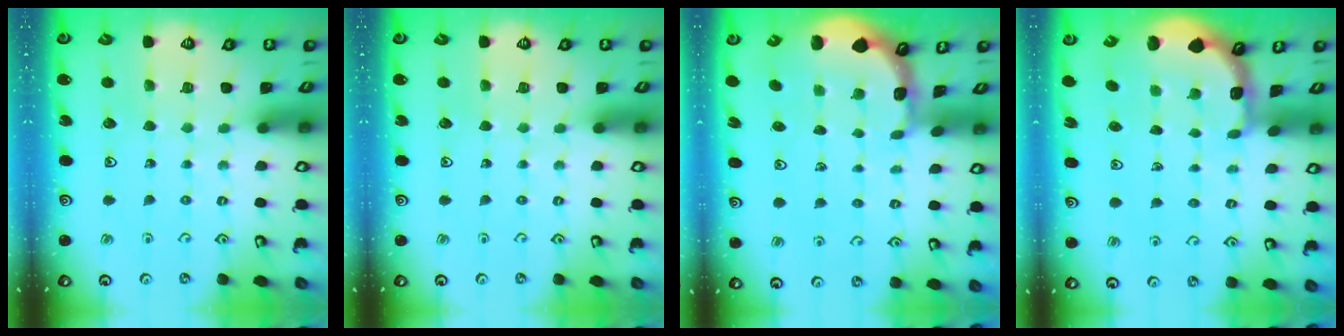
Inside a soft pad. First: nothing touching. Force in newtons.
{"total": 0.0}
{"total": 1.0, "press": 1.0, "slide": 0.2}
{"total": 1.8, "press": 1.8, "slide": 0.2}